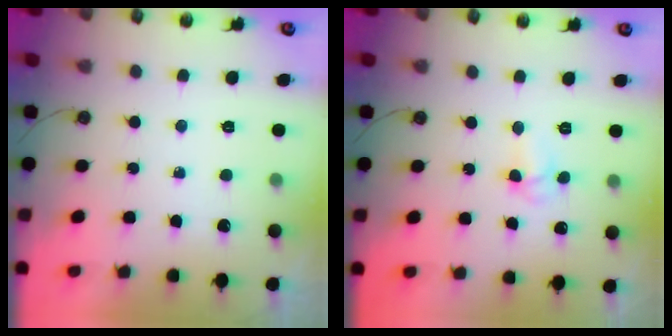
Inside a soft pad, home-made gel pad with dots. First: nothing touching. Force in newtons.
{"total": 5.0, "press": 3.3, "slide": 3.7}